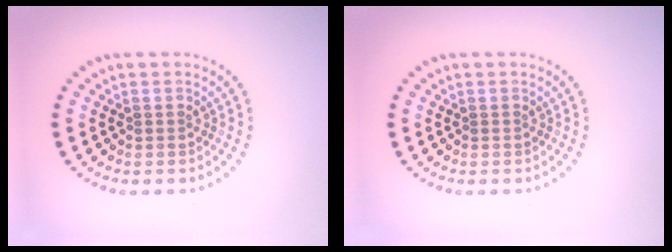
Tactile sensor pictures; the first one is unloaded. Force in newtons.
{"total": 0.0}